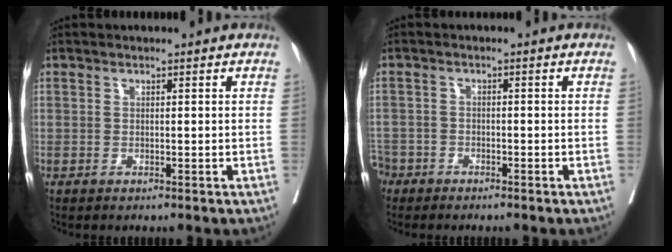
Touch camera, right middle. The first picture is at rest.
{"total": 4.4, "force": [-3.6, 2.4, 0.8], "torque": [-0.016, 0.000, -0.072]}